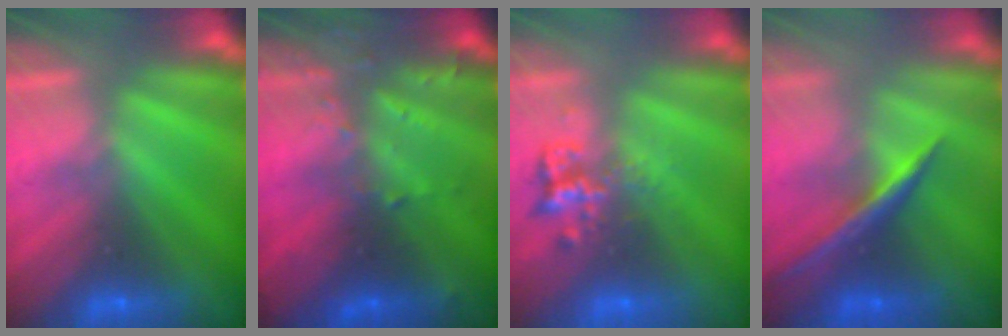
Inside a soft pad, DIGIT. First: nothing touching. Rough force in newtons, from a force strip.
{"total": 3.2}
{"total": 2.3}
{"total": 1.5}